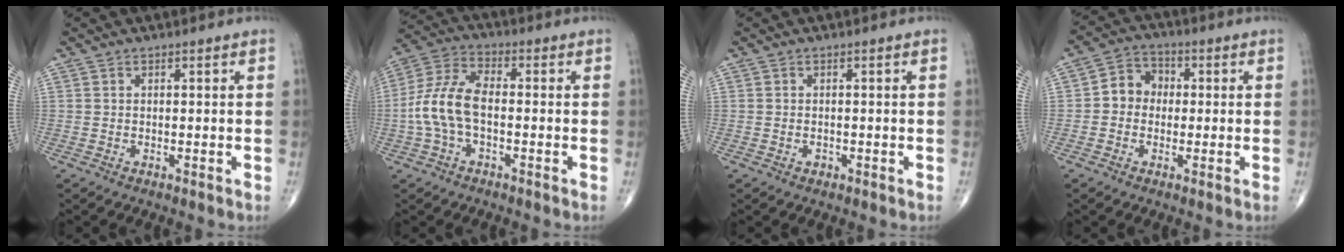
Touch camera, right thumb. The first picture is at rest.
{"total": 10.2, "force": [-1.6, 5.4, 8.4], "torque": [-0.185, 0.034, -0.037]}
{"total": 0.8, "force": [-0.3, 0.6, 0.3], "torque": [-0.004, 0.004, -0.002]}
{"total": 6.2, "force": [-0.3, 5.4, 3.0], "torque": [-0.028, 0.023, -0.019]}